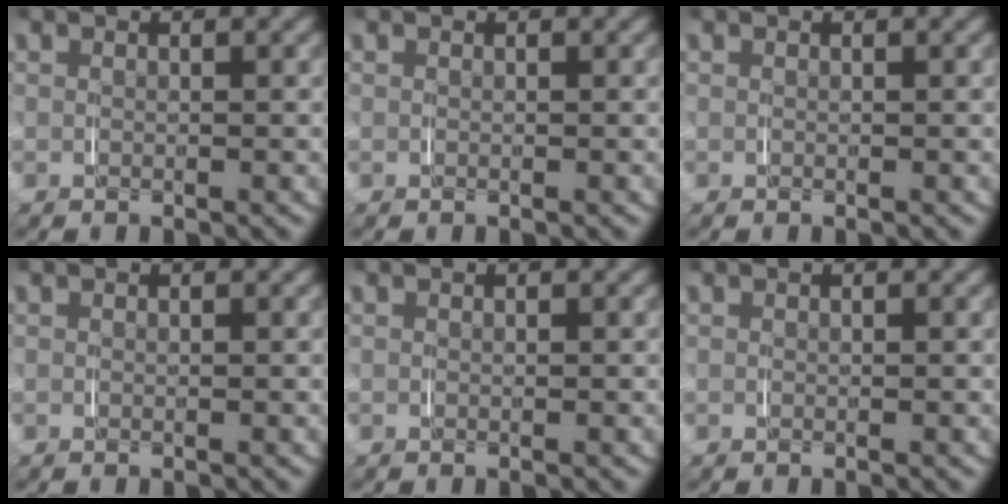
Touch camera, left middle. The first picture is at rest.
{"total": 0.0}
{"total": 0.0}
{"total": 0.0}
{"total": 0.0}
{"total": 0.0}